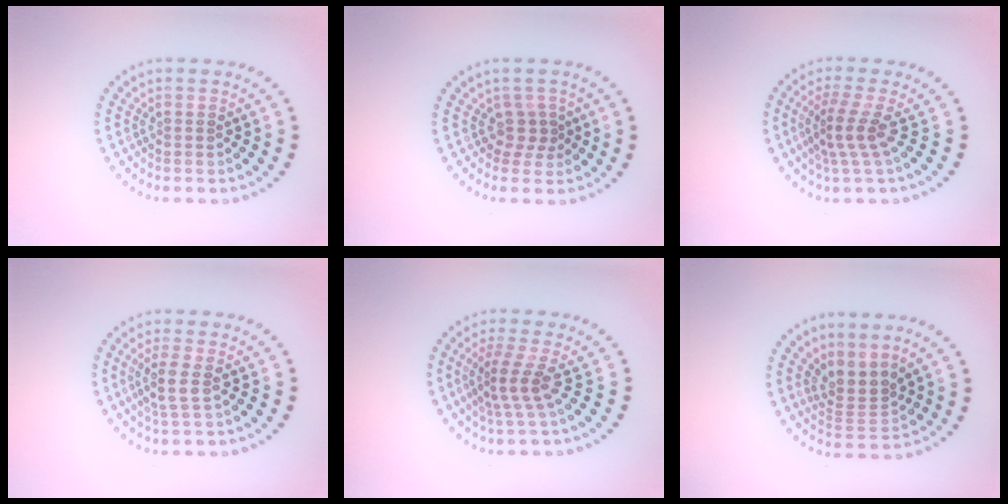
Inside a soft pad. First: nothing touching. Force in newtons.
{"total": 1.8, "press": 1.1, "slide": 1.4}
{"total": 3.0, "press": 2.0, "slide": 2.2}
{"total": 2.4, "press": 2.0, "slide": 1.3}
{"total": 3.0, "press": 2.0, "slide": 2.2}
{"total": 3.0, "press": 2.1, "slide": 2.2}